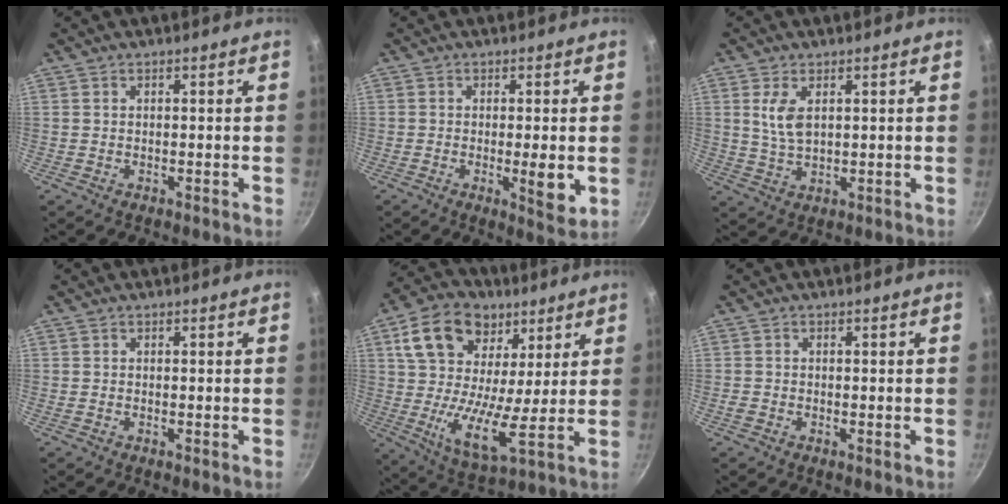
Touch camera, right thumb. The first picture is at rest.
{"total": 5.6, "force": [-0.8, 1.4, 5.3], "torque": [-0.082, -0.013, -0.011]}
{"total": 5.2, "force": [1.6, 2.6, 4.2], "torque": [-0.080, -0.012, 0.036]}
{"total": 0.0}
{"total": 18.4, "force": [7.7, 11.5, 12.0], "torque": [-0.202, -0.029, 0.122]}
{"total": 1.0, "force": [-0.3, 0.7, 0.6], "torque": [-0.011, 0.001, -0.008]}